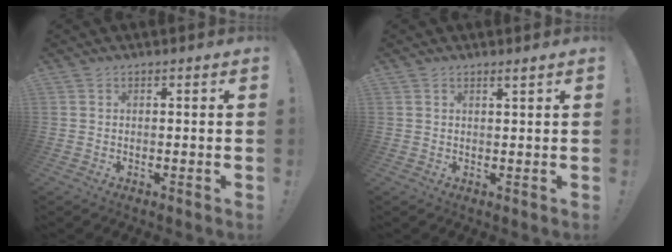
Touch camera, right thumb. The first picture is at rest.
{"total": 1.3, "force": [0.9, -0.1, 1.0], "torque": [-0.021, 0.000, 0.015]}